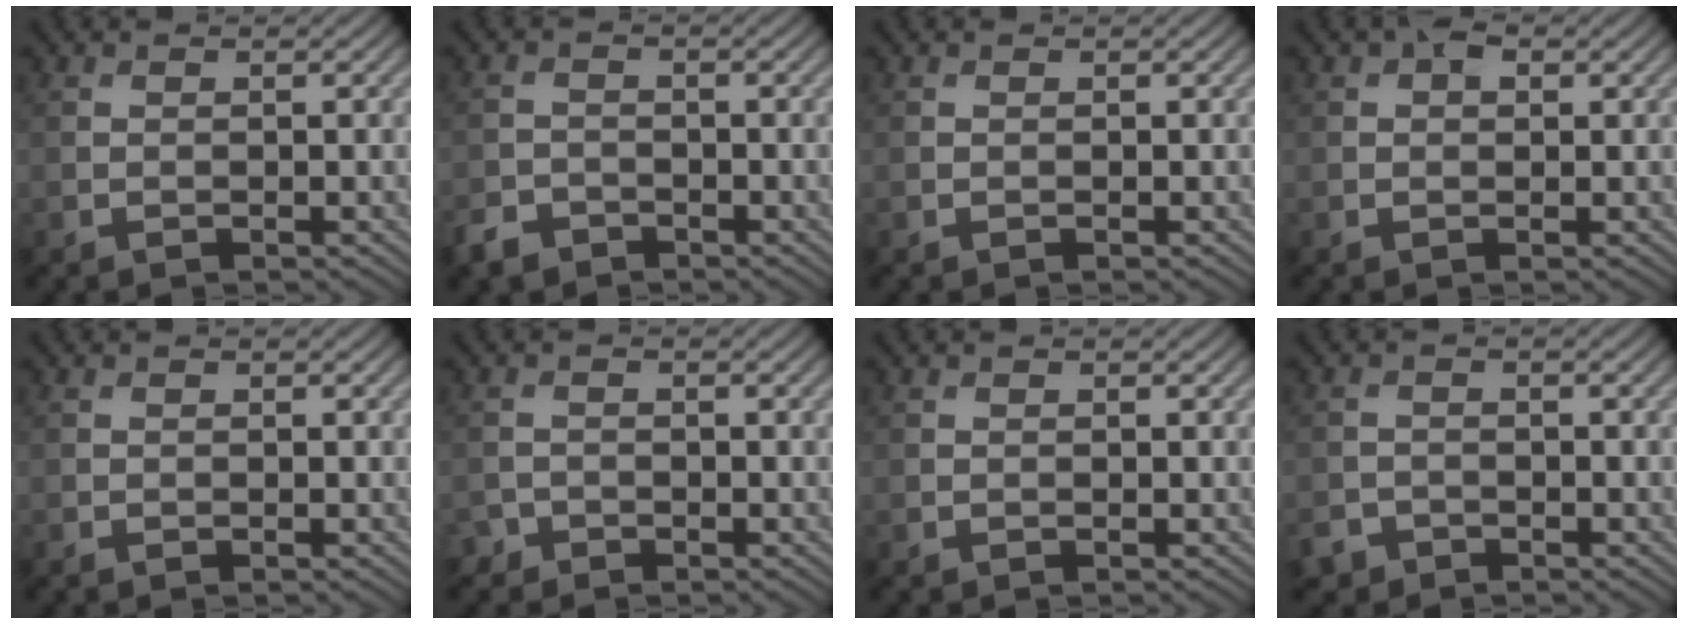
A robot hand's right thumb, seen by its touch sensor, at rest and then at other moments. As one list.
[{"total": 2.7, "force": [-2.1, 1.6, 0.8], "torque": [-0.017, -0.004, -0.051]}, {"total": 0.0}, {"total": 1.8, "force": [0.7, 1.1, 1.2], "torque": [-0.018, 0.004, 0.007]}, {"total": 0.0}, {"total": 1.3, "force": [-1.1, 0.7, 0.0], "torque": [0.003, 0.001, -0.025]}, {"total": 0.0}, {"total": 2.2, "force": [-1.7, 1.3, 0.4], "torque": [-0.010, -0.004, -0.038]}]